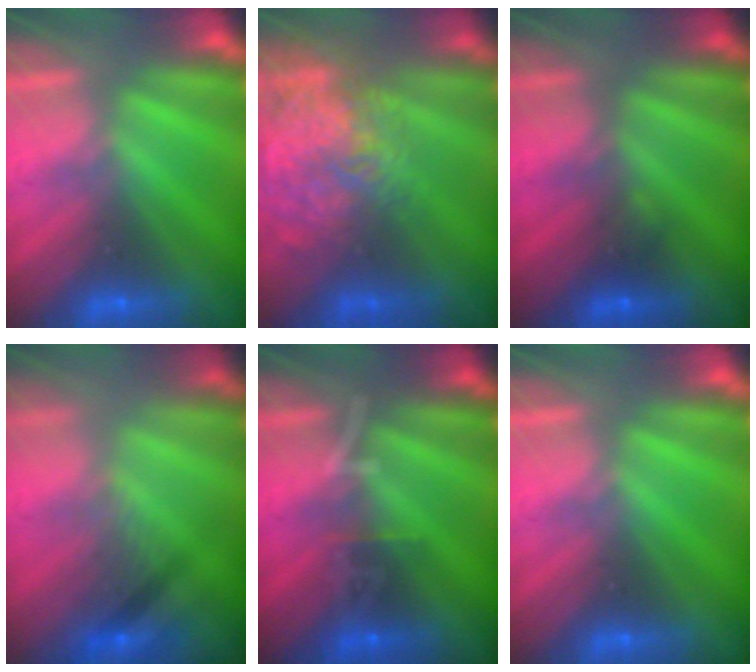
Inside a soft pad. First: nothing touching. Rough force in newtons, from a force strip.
{"total": 10.5}
{"total": 1.8}
{"total": 2.8}
{"total": 3.9}
{"total": 0.0}